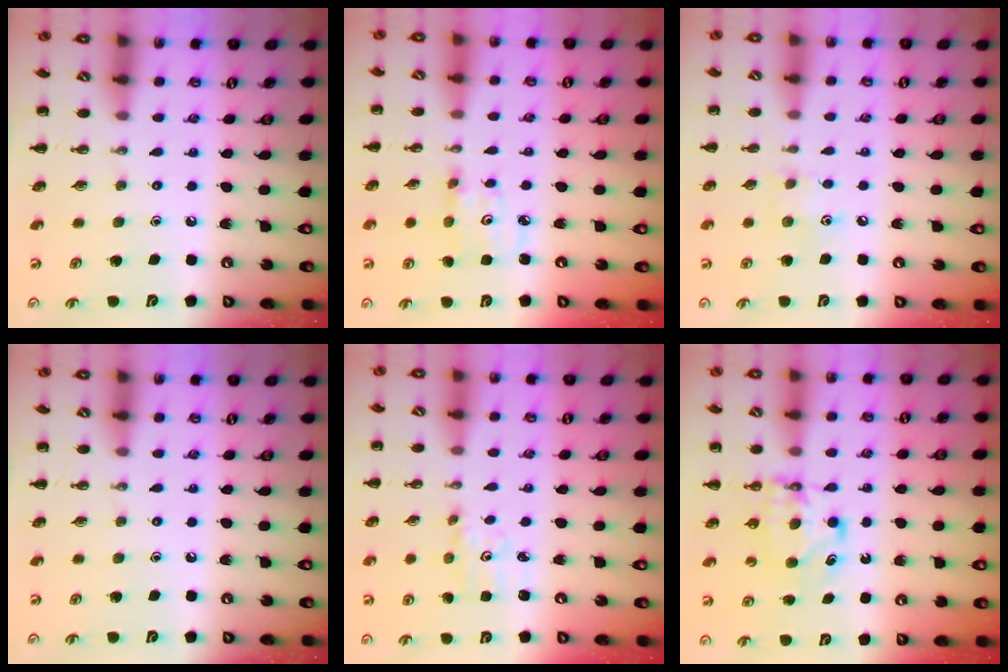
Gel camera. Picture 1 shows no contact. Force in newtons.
{"total": 2.8, "press": 2.8, "slide": 0.4}
{"total": 6.4, "press": 6.2, "slide": 1.6}
{"total": 0.0}
{"total": 1.8, "press": 1.8, "slide": 0.5}
{"total": 6.1, "press": 6.0, "slide": 0.7}